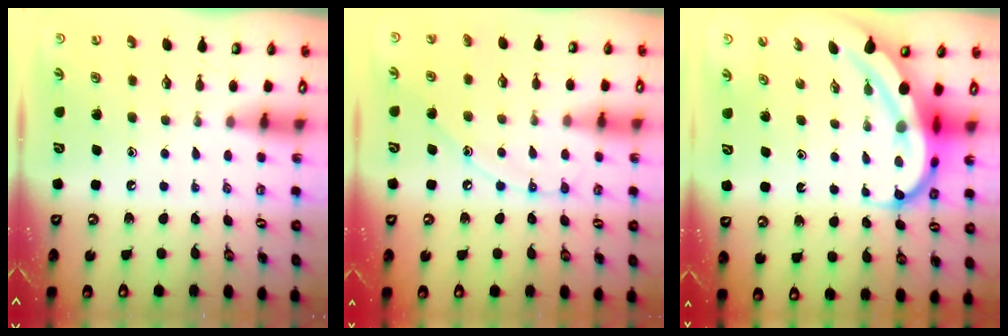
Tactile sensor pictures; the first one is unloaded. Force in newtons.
{"total": 8.5, "press": 8.5, "slide": 0.6}
{"total": 10.0, "press": 9.8, "slide": 1.6}